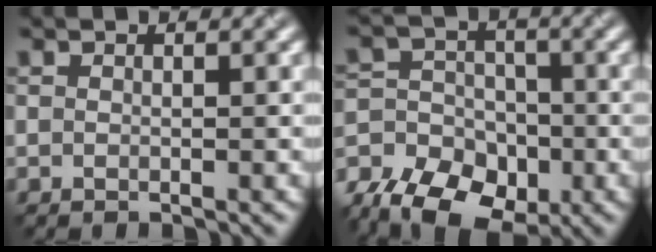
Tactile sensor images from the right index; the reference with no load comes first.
{"total": 11.0, "force": [-7.1, 7.0, 4.6], "torque": [-0.066, -0.017, -0.117]}